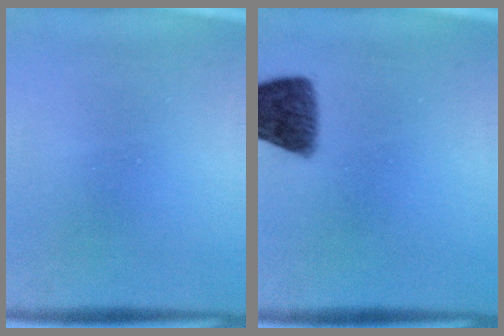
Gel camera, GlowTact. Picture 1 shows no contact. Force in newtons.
{"total": 8.3}